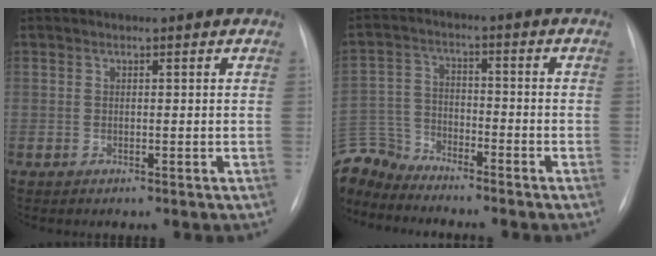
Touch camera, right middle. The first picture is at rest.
{"total": 9.5, "force": [-9.2, 2.3, 0.4], "torque": [-0.021, 0.012, -0.184]}